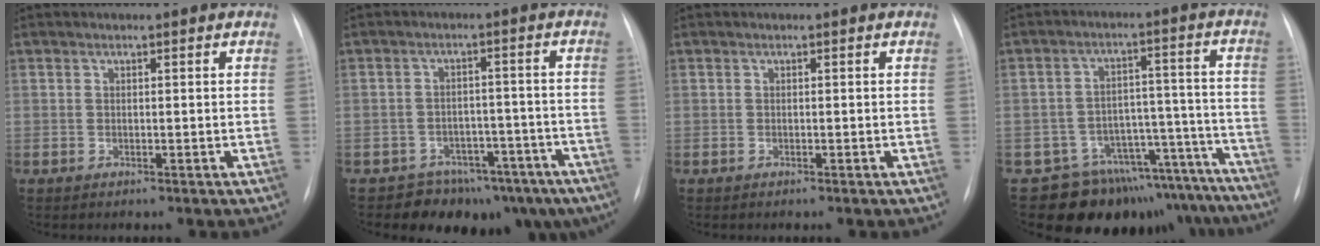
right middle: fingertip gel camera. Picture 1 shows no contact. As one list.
[{"total": 11.9, "force": [-9.1, 7.1, 2.9], "torque": [-0.008, 0.043, -0.111]}, {"total": 0.0}, {"total": 19.3, "force": [-17.5, 7.6, 3.2], "torque": [-0.001, 0.070, -0.220]}]